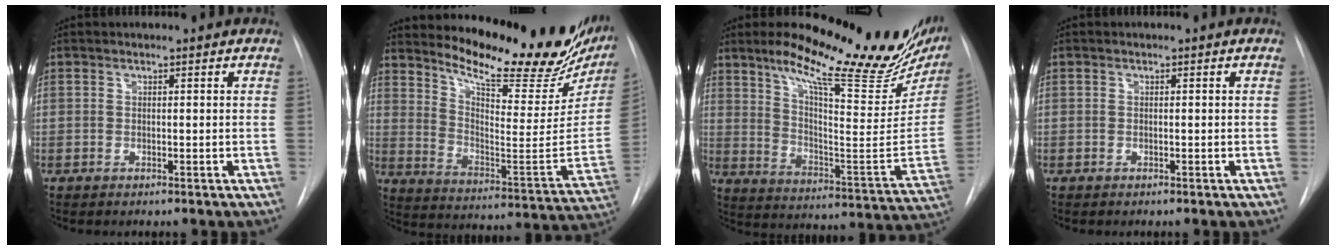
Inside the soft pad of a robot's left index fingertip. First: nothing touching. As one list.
[{"total": 24.5, "force": [21.0, 5.7, 11.2], "torque": [-0.169, -0.073, 0.280]}, {"total": 25.3, "force": [18.8, 5.6, 15.9], "torque": [-0.232, -0.032, 0.258]}, {"total": 0.0}]